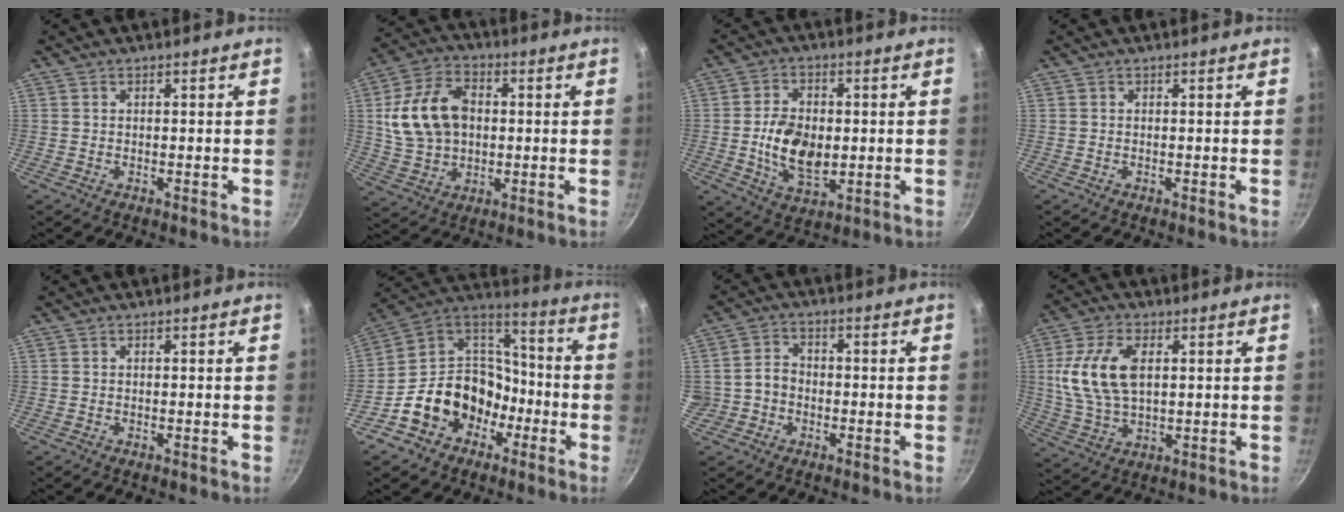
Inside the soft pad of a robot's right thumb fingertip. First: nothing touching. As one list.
[{"total": 14.9, "force": [1.6, 10.6, 10.3], "torque": [-0.175, 0.013, 0.030]}, {"total": 10.7, "force": [-0.6, 6.7, 8.4], "torque": [-0.136, -0.005, -0.008]}, {"total": 0.0}, {"total": 0.0}, {"total": 18.5, "force": [-7.1, 14.7, 8.7], "torque": [-0.106, 0.087, -0.120]}, {"total": 4.5, "force": [-1.3, 3.9, 1.8], "torque": [-0.003, 0.021, -0.027]}, {"total": 12.5, "force": [2.3, 7.0, 10.1], "torque": [-0.194, -0.001, 0.045]}]